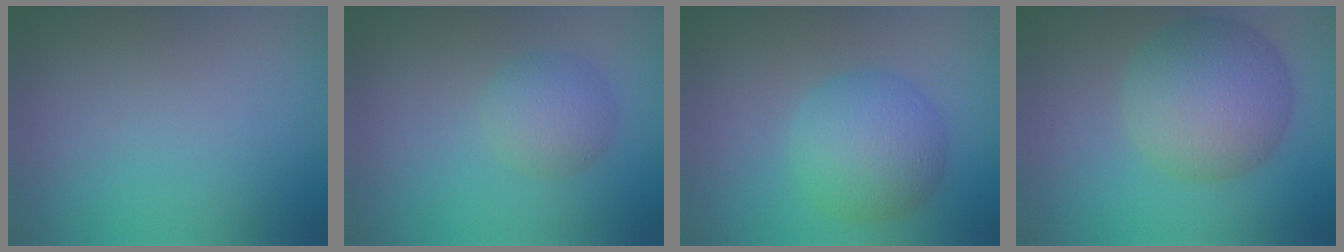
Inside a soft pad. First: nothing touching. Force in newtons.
{"total": 3.0, "press": 3.0, "slide": 0.1}
{"total": 5.8, "press": 5.8, "slide": 0.3}
{"total": 7.7, "press": 7.7, "slide": 0.3}